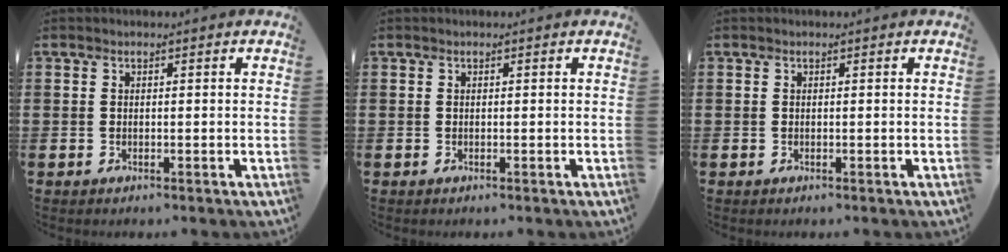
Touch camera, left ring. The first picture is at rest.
{"total": 0.0}
{"total": 0.0}